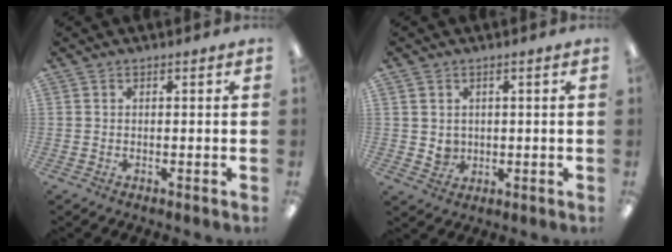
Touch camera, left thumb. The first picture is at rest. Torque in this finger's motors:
{"motor_torque": [0.00, 0.00, 0.05, -0.25, 0.00]}